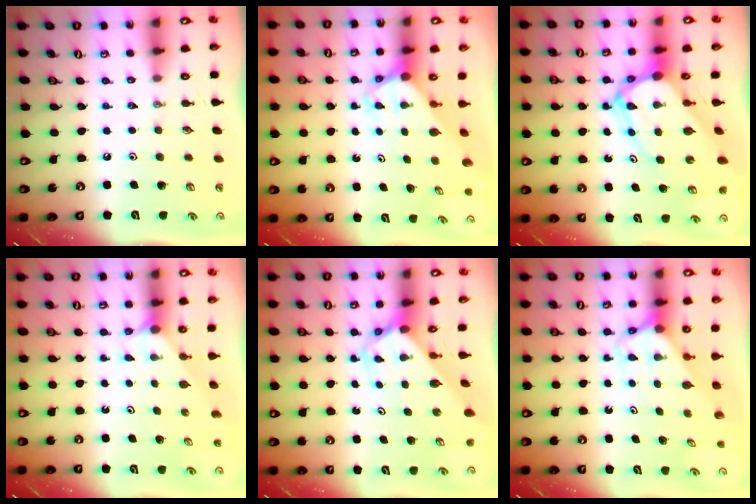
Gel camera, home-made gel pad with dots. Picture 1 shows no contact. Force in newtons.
{"total": 3.1, "press": 3.1, "slide": 0.2}
{"total": 10.3, "press": 10.2, "slide": 1.0}
{"total": 1.7, "press": 1.7, "slide": 0.2}
{"total": 2.6, "press": 2.6, "slide": 0.2}
{"total": 2.8, "press": 2.8, "slide": 0.2}